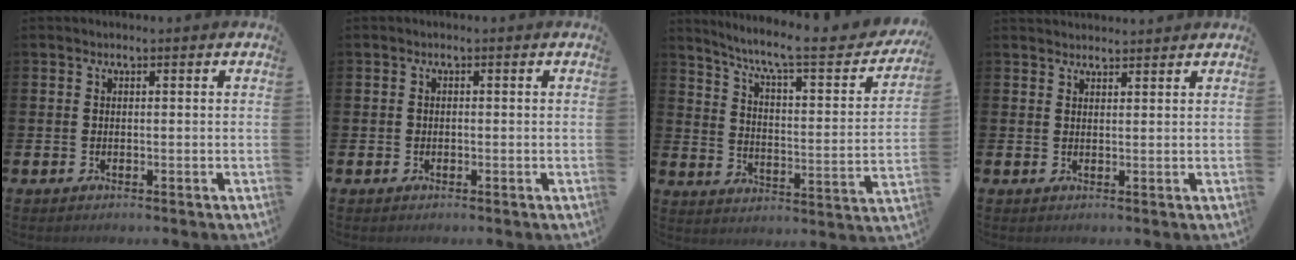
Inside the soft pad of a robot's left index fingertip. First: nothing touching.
{"total": 0.5, "force": [-0.2, 0.5, 0.2], "torque": [-0.010, 0.007, -0.005]}
{"total": 8.5, "force": [6.6, 1.5, 5.2], "torque": [-0.111, -0.045, 0.099]}
{"total": 2.1, "force": [2.0, 0.4, -0.1], "torque": [0.005, -0.009, 0.036]}